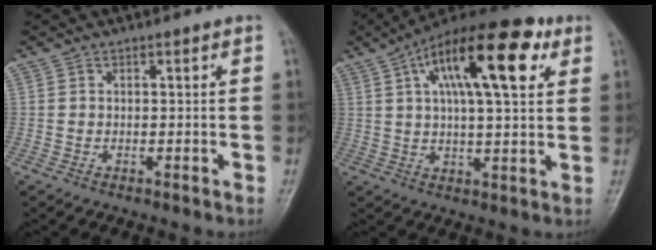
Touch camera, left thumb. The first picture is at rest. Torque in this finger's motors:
{"motor_torque": [0.71, 0.76, 1.93, -0.84, 0.31]}